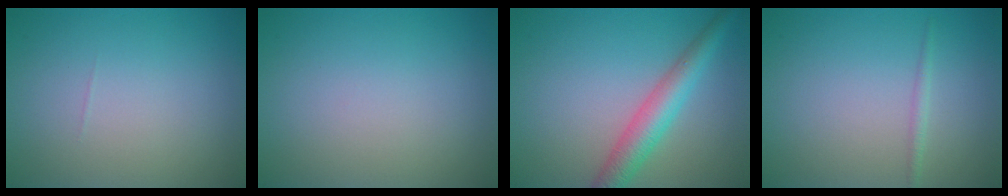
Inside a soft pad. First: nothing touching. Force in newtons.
{"total": 0.0}
{"total": 4.2, "press": 4.2, "slide": 0.1}
{"total": 0.8, "press": 0.8, "slide": 0.1}